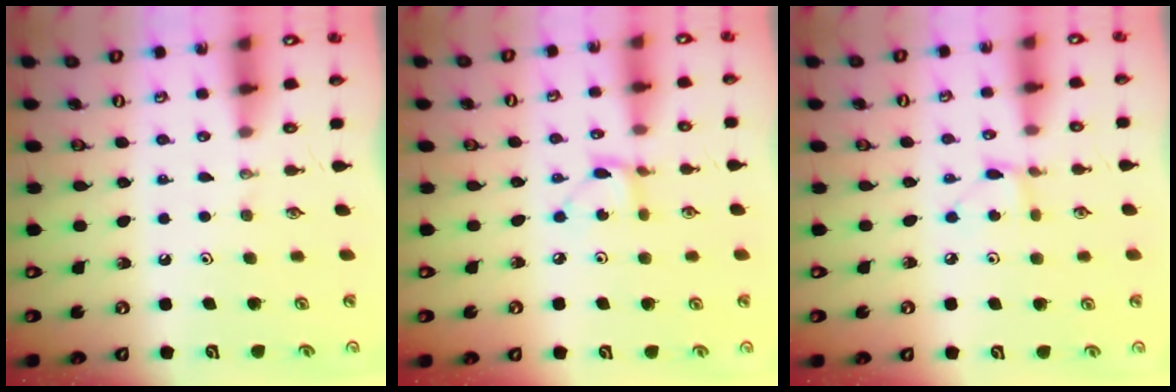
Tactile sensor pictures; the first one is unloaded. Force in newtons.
{"total": 2.7, "press": 2.7, "slide": 0.2}
{"total": 4.4, "press": 4.3, "slide": 0.4}